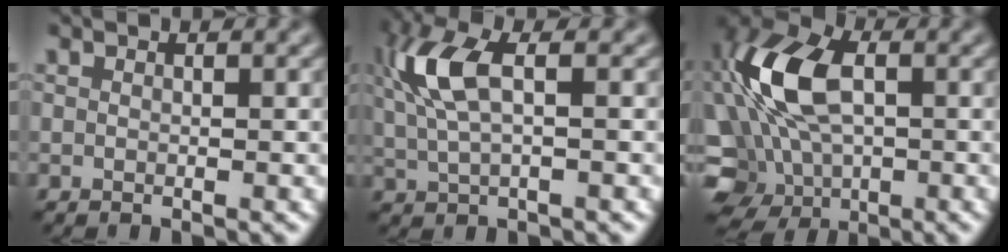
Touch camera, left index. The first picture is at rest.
{"total": 5.5, "force": [1.5, 2.2, 4.9], "torque": [-0.116, 0.010, 0.028]}
{"total": 14.3, "force": [-0.7, 9.2, 10.9], "torque": [-0.206, 0.006, -0.021]}